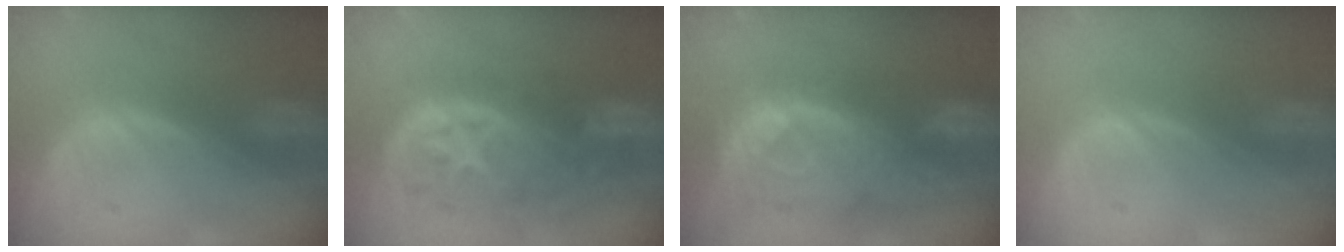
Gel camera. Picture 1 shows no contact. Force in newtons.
{"total": 11.1, "press": 9.8, "slide": 5.1}
{"total": 11.5, "press": 9.9, "slide": 5.8}
{"total": 0.5, "press": 0.1, "slide": 0.5}